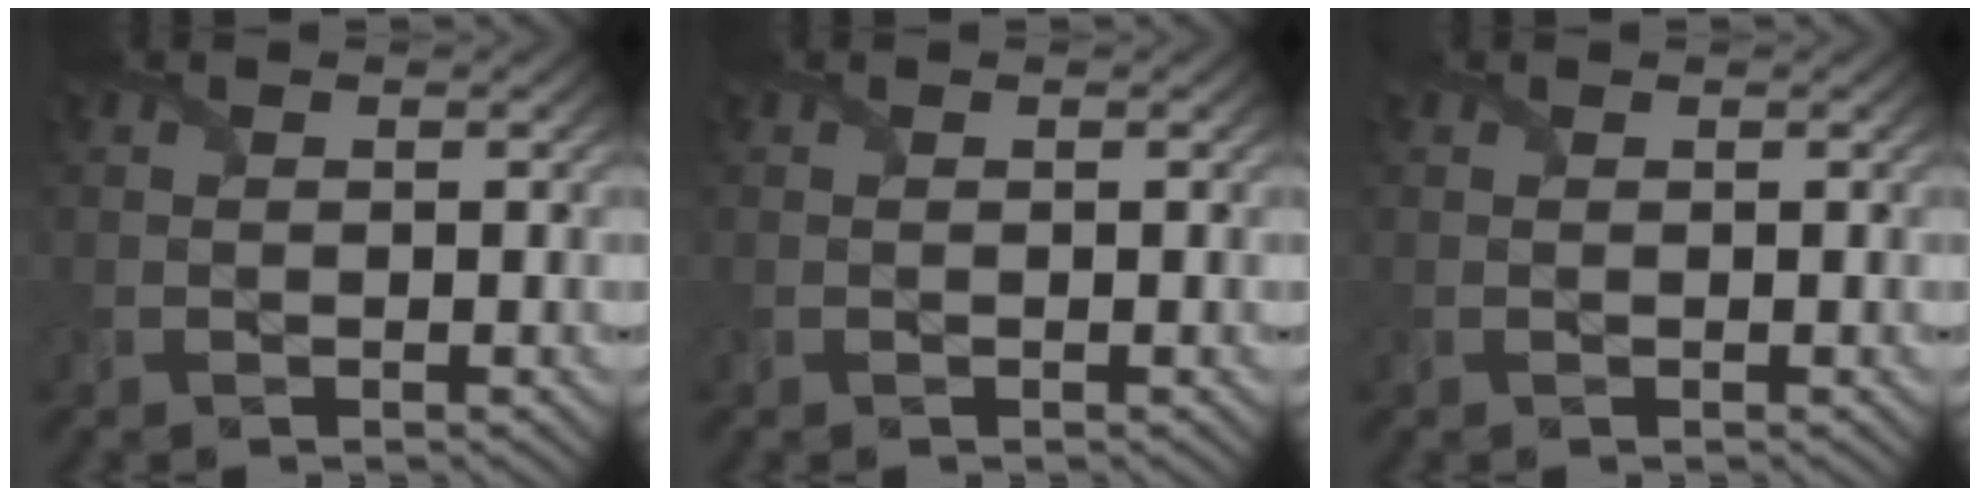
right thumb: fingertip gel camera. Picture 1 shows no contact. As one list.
[{"total": 0.0}, {"total": 0.0}]